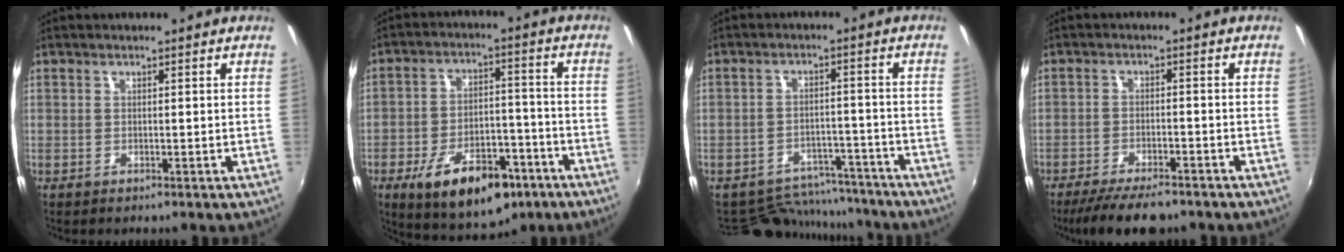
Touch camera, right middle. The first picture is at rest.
{"total": 16.4, "force": [-9.3, 8.2, 10.7], "torque": [-0.192, 0.003, -0.128]}
{"total": 11.6, "force": [-10.4, 5.0, 1.6], "torque": [-0.040, 0.030, -0.134]}
{"total": 9.9, "force": [-8.2, 2.5, 5.0], "torque": [-0.115, -0.025, -0.132]}